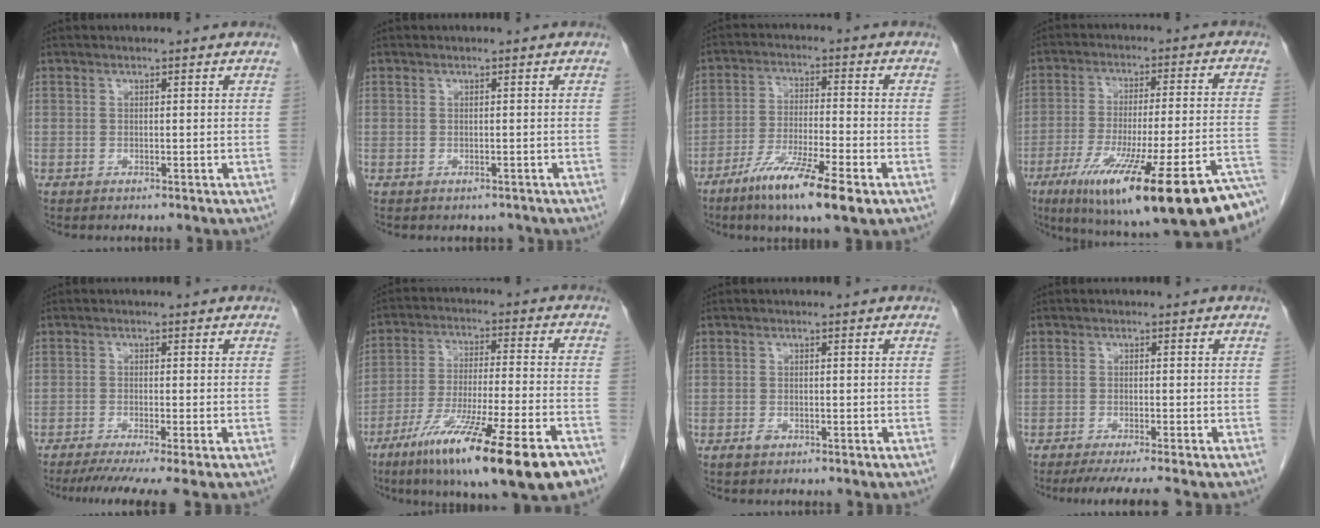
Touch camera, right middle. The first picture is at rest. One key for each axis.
{"total": 1.1, "fx": -0.8, "fy": 0.7, "fz": 0.1, "tx": -0.001, "ty": 0.001, "tz": -0.009}
{"total": 11.5, "fx": -6.7, "fy": 0.8, "fz": 9.3, "tx": -0.173, "ty": -0.027, "tz": -0.116}
{"total": 26.1, "fx": -16.6, "fy": 2.9, "fz": 19.9, "tx": -0.243, "ty": -0.015, "tz": -0.249}
{"total": 7.5, "fx": -5.9, "fy": -0.5, "fz": 4.7, "tx": -0.061, "ty": -0.019, "tz": -0.092}
{"total": 21.1, "fx": -13.1, "fy": 1.5, "fz": 16.5, "tx": -0.228, "ty": -0.052, "tz": -0.215}
{"total": 1.0, "fx": -0.6, "fy": 0.6, "fz": 0.6, "tx": -0.012, "ty": 0.001, "tz": -0.008}
{"total": 6.7, "fx": -5.7, "fy": -0.5, "fz": 3.5, "tx": -0.037, "ty": -0.016, "tz": -0.087}